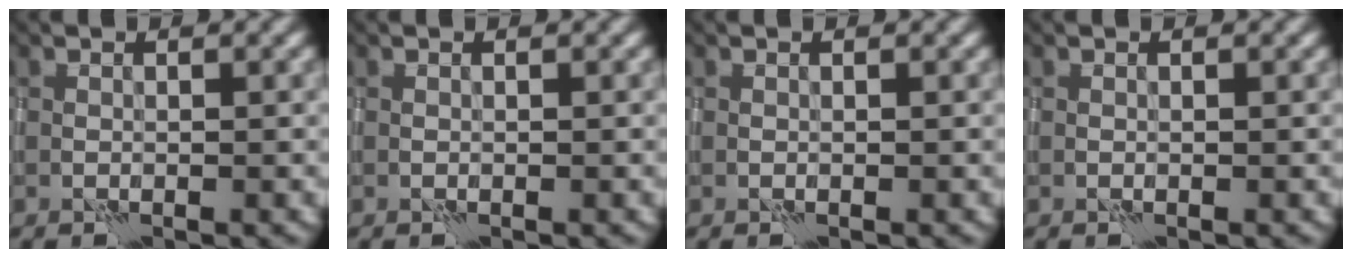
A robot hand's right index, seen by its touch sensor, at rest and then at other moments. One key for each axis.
{"total": 0.0}
{"total": 0.0}
{"total": 0.0}